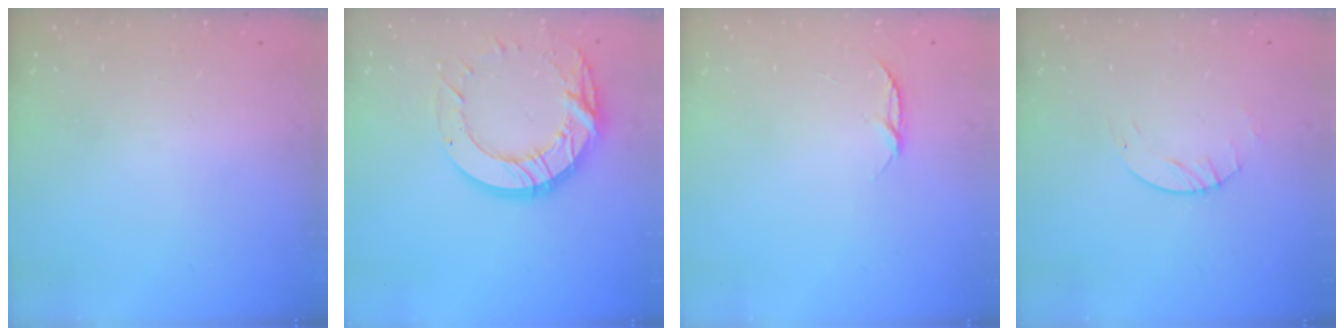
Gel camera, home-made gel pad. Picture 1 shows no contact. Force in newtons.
{"total": 15.8, "press": 15.8, "slide": 1.1}
{"total": 4.0, "press": 4.0, "slide": 0.4}
{"total": 2.8, "press": 2.8, "slide": 0.4}